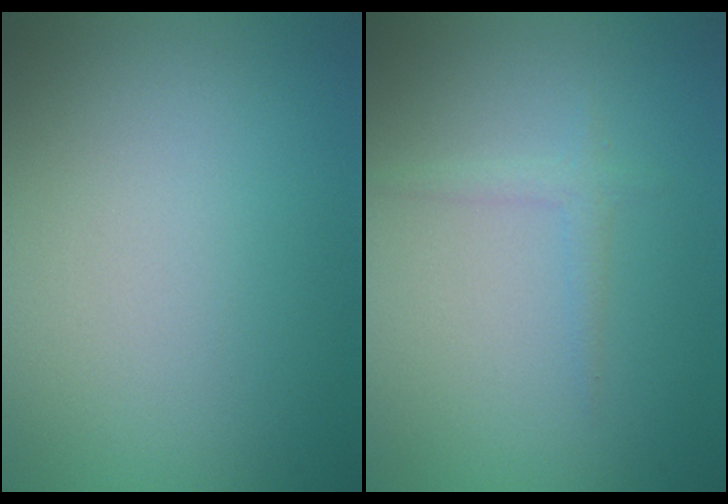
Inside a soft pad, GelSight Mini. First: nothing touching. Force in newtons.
{"total": 1.0, "press": 1.0, "slide": 0.1}